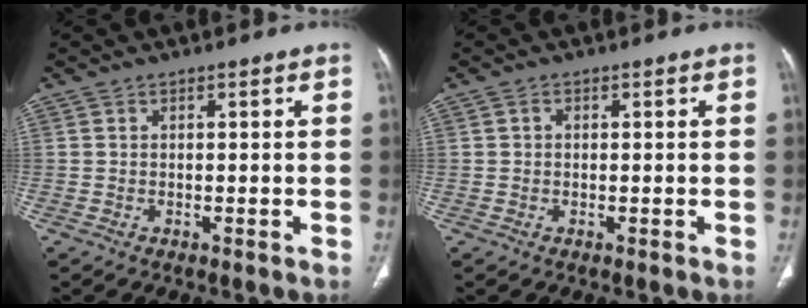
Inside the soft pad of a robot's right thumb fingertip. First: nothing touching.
{"total": 0.7, "force": [0.1, 0.6, 0.3], "torque": [-0.003, 0.002, 0.001]}